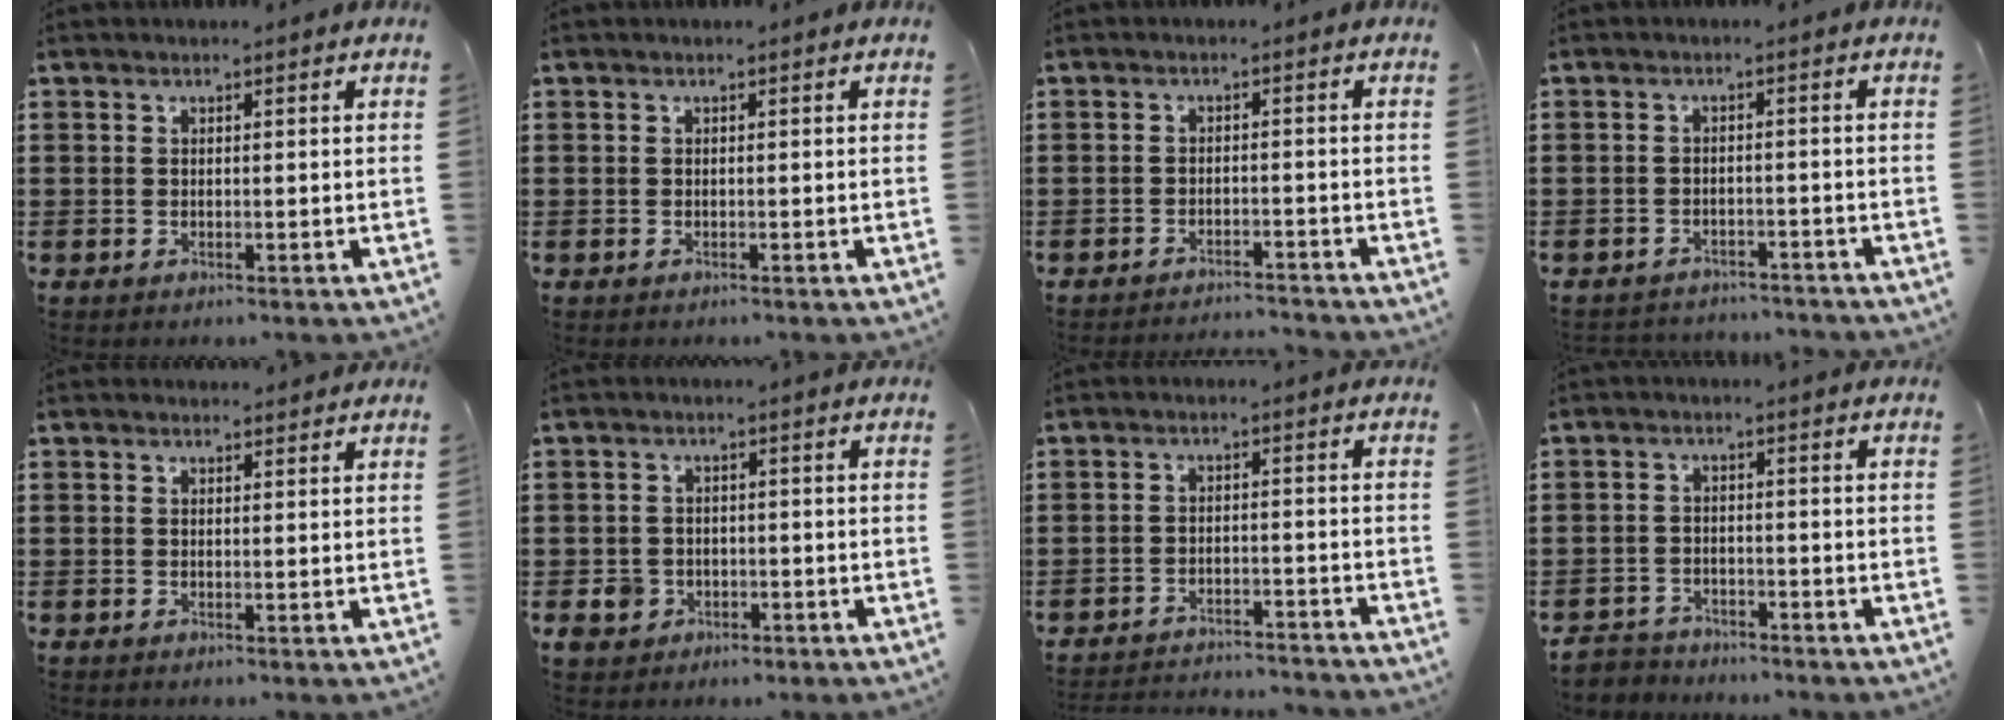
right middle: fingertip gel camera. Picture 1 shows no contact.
{"total": 0.0}
{"total": 2.5, "force": [-2.5, 0.0, 0.1], "torque": [-0.006, 0.002, -0.052]}
{"total": 2.4, "force": [-2.4, 0.3, 0.0], "torque": [-0.006, 0.000, -0.052]}
{"total": 1.0, "force": [1.0, 0.1, 0.1], "torque": [0.004, -0.004, 0.018]}
{"total": 2.9, "force": [-1.4, 2.5, 0.7], "torque": [-0.028, -0.002, -0.032]}
{"total": 3.1, "force": [-3.1, 0.1, 0.2], "torque": [-0.008, 0.003, -0.067]}
{"total": 3.0, "force": [-2.9, 0.7, -0.3], "torque": [-0.004, -0.001, -0.066]}